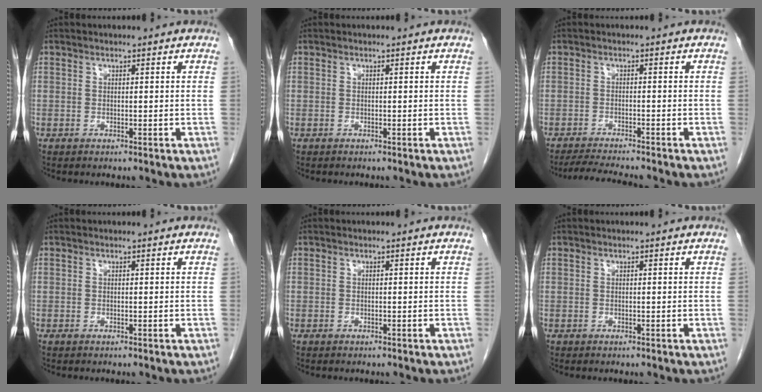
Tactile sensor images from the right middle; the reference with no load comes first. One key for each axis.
{"total": 0.0}
{"total": 6.1, "fx": -5.6, "fy": 0.0, "fz": 2.4, "tx": -0.039, "ty": -0.017, "tz": -0.092}
{"total": 0.0}
{"total": 0.0}
{"total": 0.0}